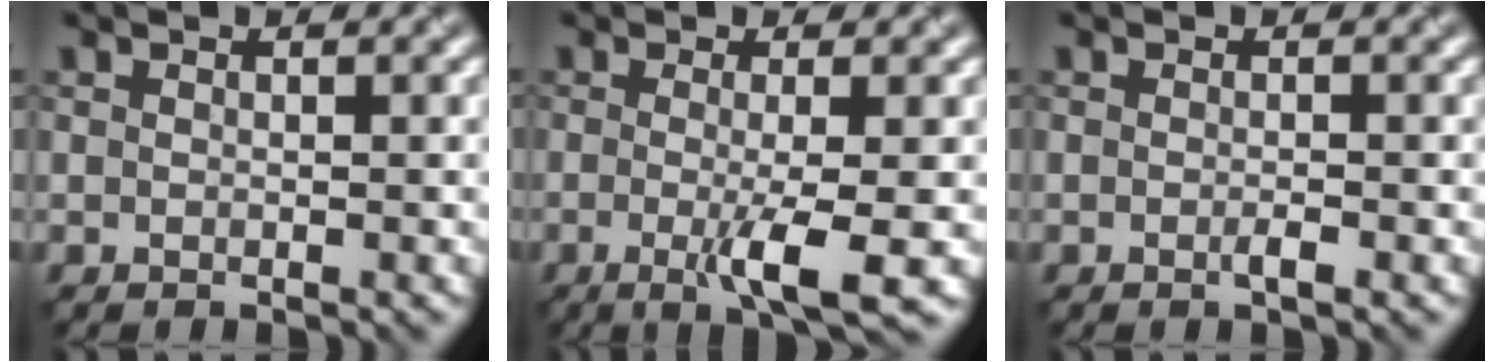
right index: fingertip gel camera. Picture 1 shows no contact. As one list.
[{"total": 4.3, "force": [-1.1, 0.6, 4.1], "torque": [-0.067, -0.015, -0.017]}, {"total": 0.8, "force": [-0.6, 0.0, 0.6], "torque": [-0.010, -0.001, -0.011]}]